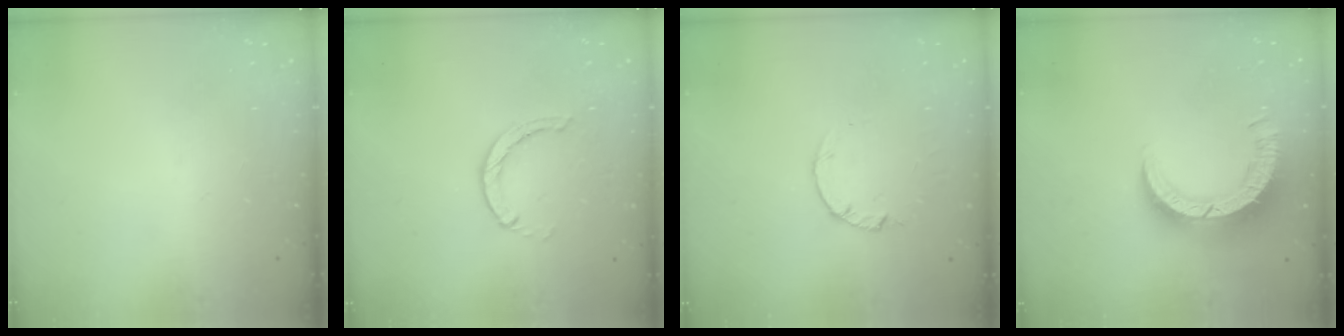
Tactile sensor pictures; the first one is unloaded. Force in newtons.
{"total": 1.2, "press": 1.2, "slide": 0.2}
{"total": 0.9, "press": 0.8, "slide": 0.2}
{"total": 10.9, "press": 10.8, "slide": 1.2}